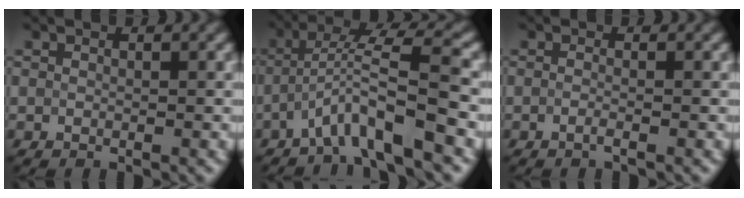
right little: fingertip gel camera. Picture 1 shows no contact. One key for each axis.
{"total": 5.8, "fx": -2.7, "fy": 0.6, "fz": 5.0, "tx": -0.089, "ty": 0.020, "tz": -0.052}
{"total": 1.0, "fx": -0.4, "fy": 0.3, "fz": 0.9, "tx": -0.012, "ty": -0.006, "tz": -0.011}